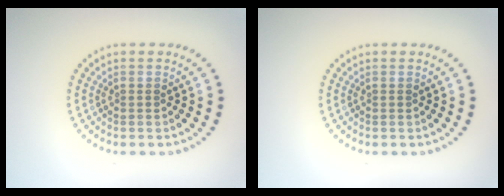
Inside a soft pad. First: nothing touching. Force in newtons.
{"total": 0.0}